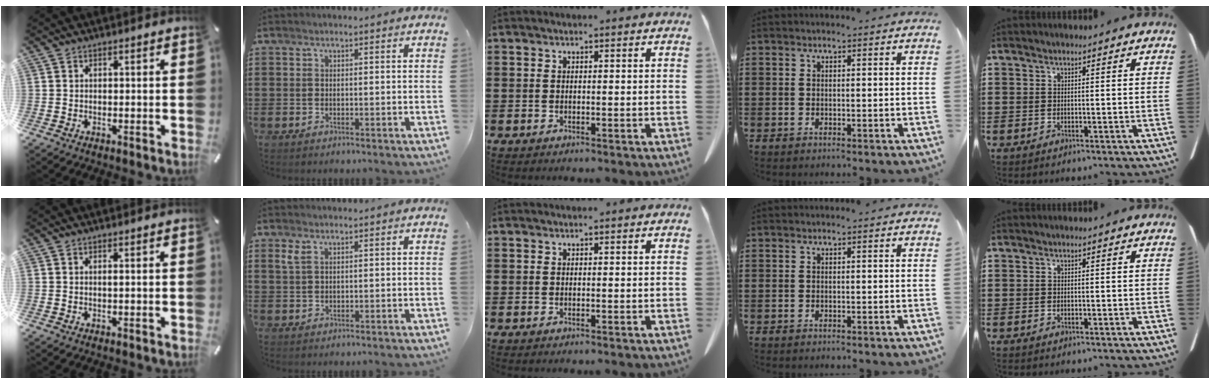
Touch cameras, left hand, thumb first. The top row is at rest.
{"thumb": {"total": 0.5, "force": [0.0, -0.1, 0.5], "torque": [-0.008, -0.001, 0.000]}, "index": {"total": 1.8, "force": [0.9, 0.8, 1.3], "torque": [-0.031, 0.003, 0.016]}}